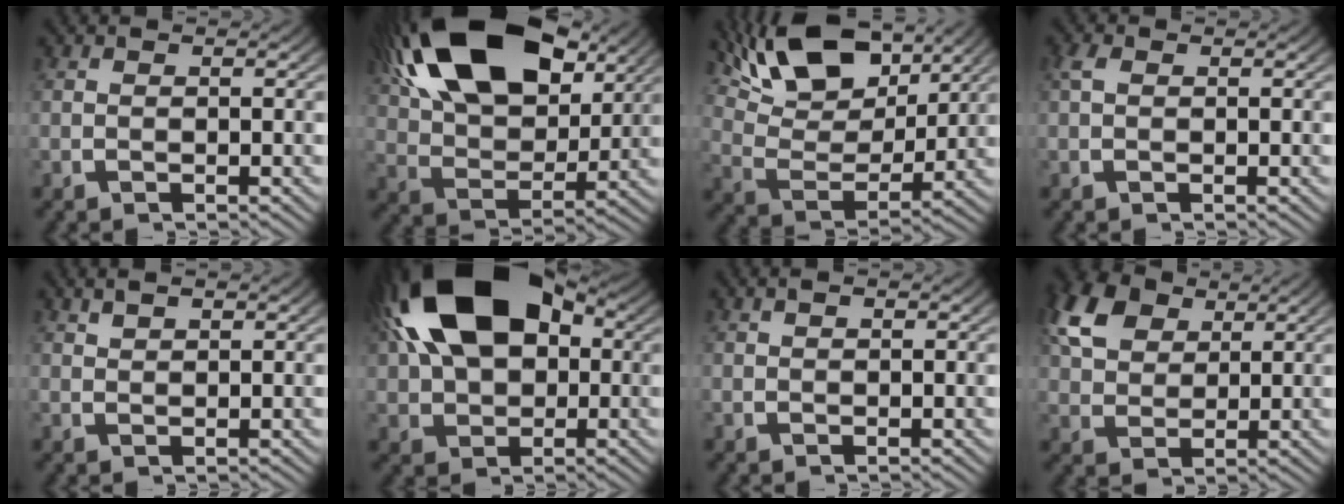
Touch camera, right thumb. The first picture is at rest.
{"total": 14.5, "force": [5.4, 8.2, 10.7], "torque": [-0.207, -0.004, 0.093]}
{"total": 9.7, "force": [4.4, 5.1, 7.0], "torque": [-0.141, -0.008, 0.080]}
{"total": 0.9, "force": [0.3, 0.7, 0.5], "torque": [-0.017, -0.001, 0.008]}
{"total": 1.7, "force": [1.5, 0.4, 0.6], "torque": [-0.006, 0.006, 0.029]}
{"total": 15.7, "force": [3.9, 9.9, 11.5], "torque": [-0.236, -0.003, 0.076]}
{"total": 0.7, "force": [0.5, 0.2, 0.4], "torque": [-0.003, 0.003, 0.009]}
{"total": 7.0, "force": [3.5, 4.6, 3.9], "torque": [-0.093, -0.008, 0.068]}